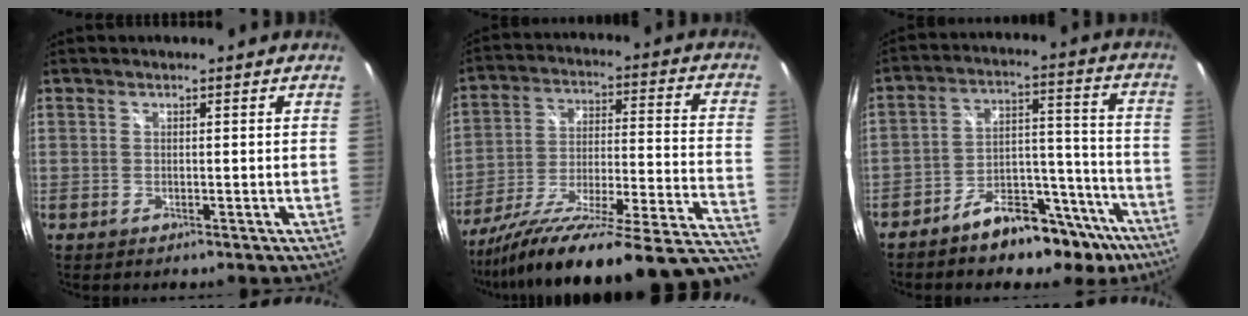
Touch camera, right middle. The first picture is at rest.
{"total": 31.2, "force": [-24.4, 3.2, 19.2], "torque": [-0.255, -0.074, -0.357]}
{"total": 15.3, "force": [-11.7, 6.8, 7.2], "torque": [-0.096, 0.053, -0.153]}